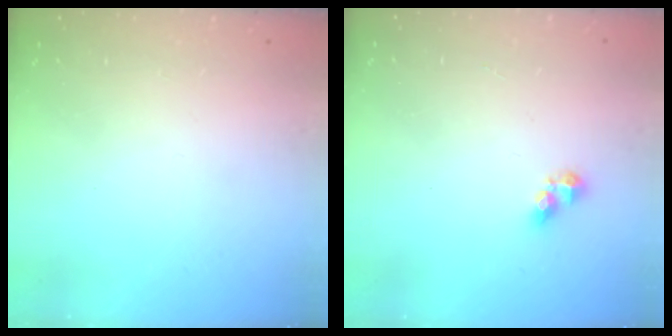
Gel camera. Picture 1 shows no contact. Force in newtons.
{"total": 4.9, "press": 4.8, "slide": 0.6}